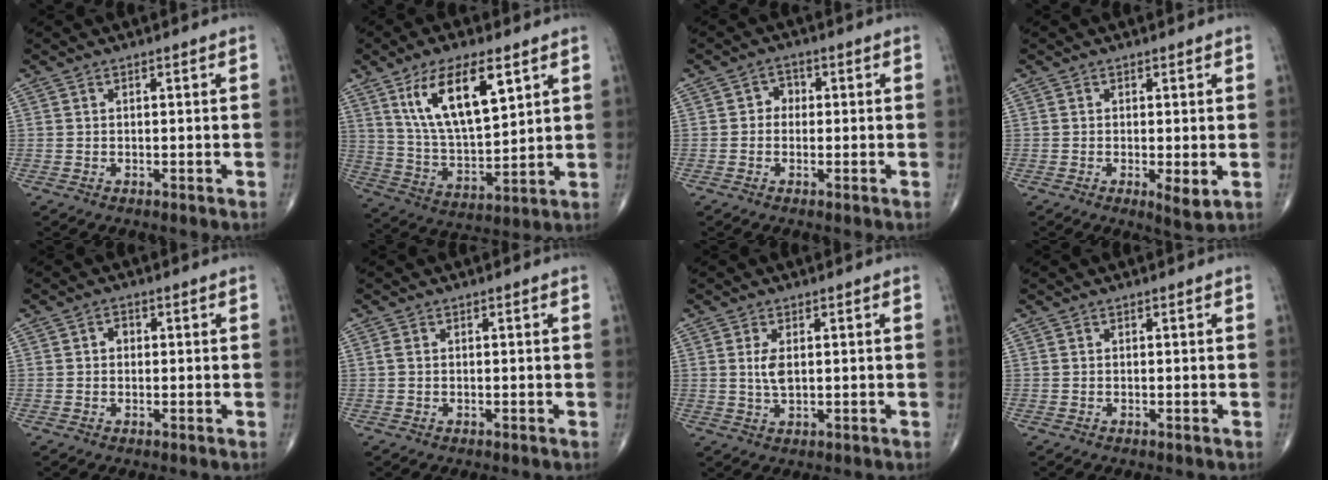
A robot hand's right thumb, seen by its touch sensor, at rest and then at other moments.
{"total": 16.0, "force": [7.5, 6.3, 12.6], "torque": [-0.209, -0.031, 0.147]}
{"total": 2.6, "force": [0.0, 2.3, 1.3], "torque": [0.003, 0.010, -0.011]}
{"total": 3.3, "force": [-0.5, 0.9, 3.1], "torque": [-0.053, -0.013, -0.011]}
{"total": 1.7, "force": [0.1, 1.4, 1.0], "torque": [-0.006, 0.004, -0.002]}
{"total": 0.7, "force": [0.1, 0.5, 0.5], "torque": [-0.014, 0.001, 0.003]}
{"total": 3.3, "force": [0.6, 1.5, 2.9], "torque": [-0.058, -0.005, 0.015]}
{"total": 0.0}